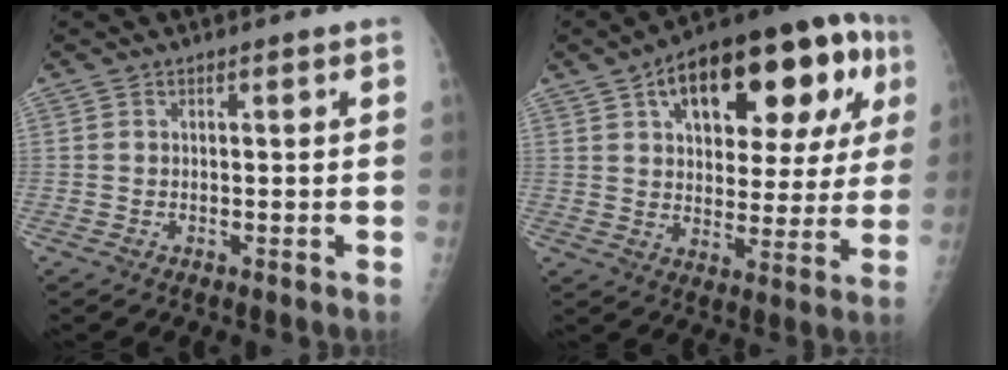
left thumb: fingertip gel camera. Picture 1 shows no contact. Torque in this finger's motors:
{"motor_torque": [0.53, 0.66, 1.43, -0.30, 0.18]}